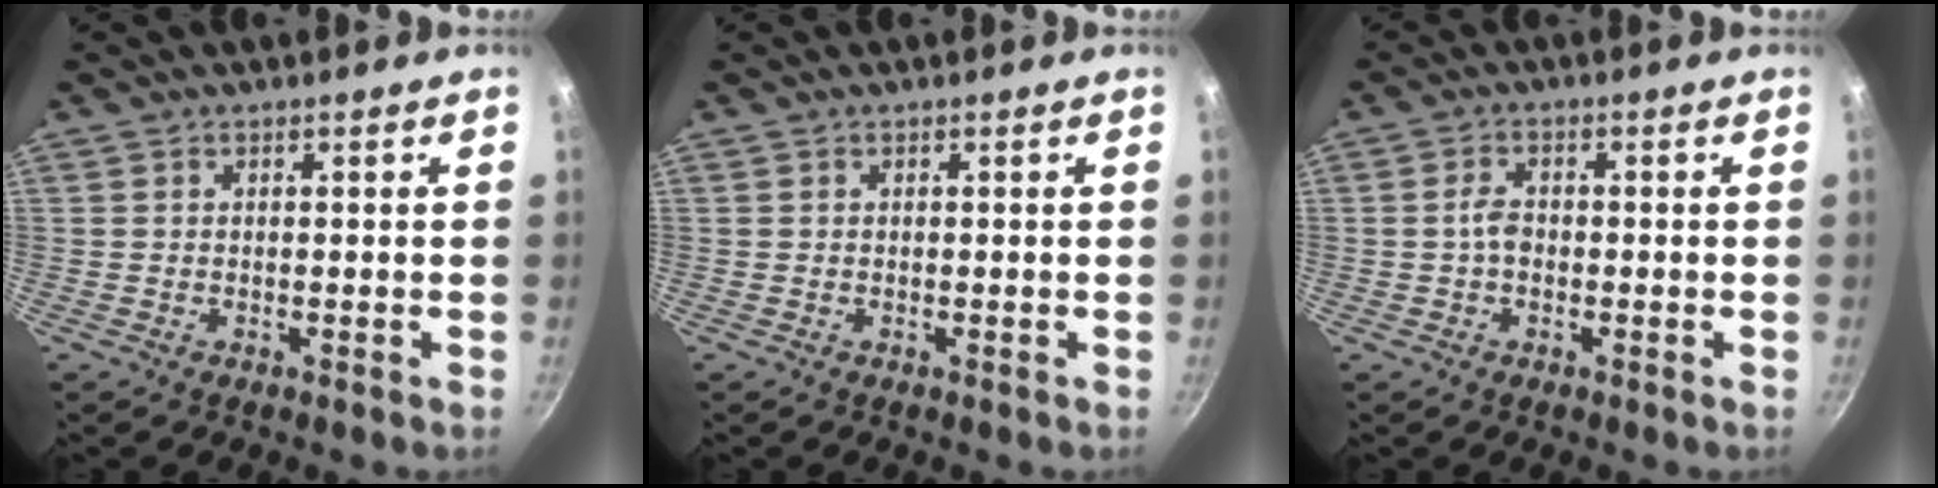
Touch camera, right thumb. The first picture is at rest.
{"total": 0.0}
{"total": 2.9, "force": [-0.3, 2.0, 2.1], "torque": [-0.033, 0.011, -0.009]}